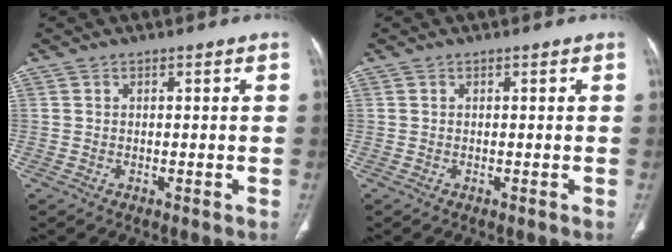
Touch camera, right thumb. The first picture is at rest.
{"total": 0.0}